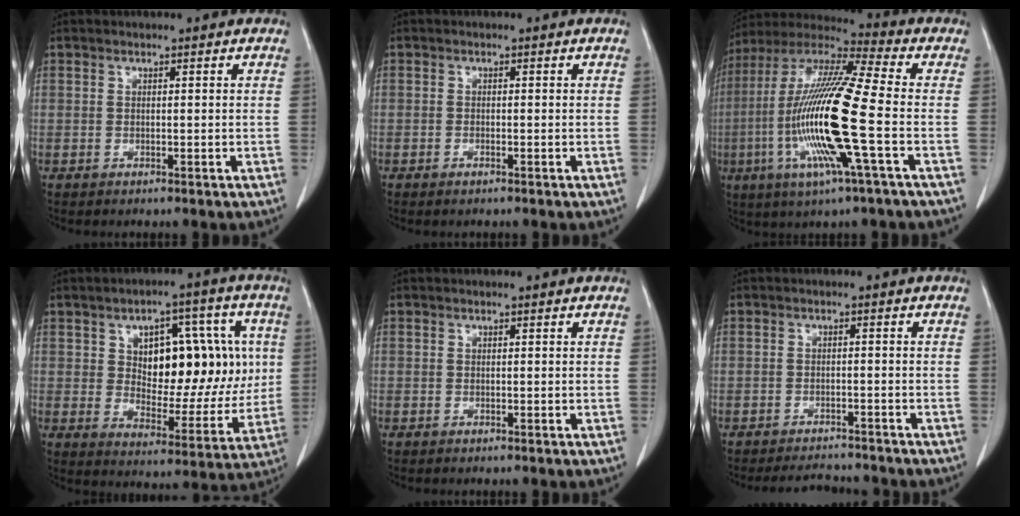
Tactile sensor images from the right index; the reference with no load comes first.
{"total": 0.8, "force": [-0.6, 0.2, 0.5], "torque": [-0.012, -0.001, -0.008]}
{"total": 18.8, "force": [-4.0, 0.3, 18.4], "torque": [-0.377, -0.011, -0.085]}
{"total": 16.9, "force": [3.2, 8.4, 14.3], "torque": [-0.198, 0.022, 0.060]}
{"total": 0.0}
{"total": 4.4, "force": [-4.3, 0.9, 0.3], "torque": [-0.003, -0.002, -0.065]}